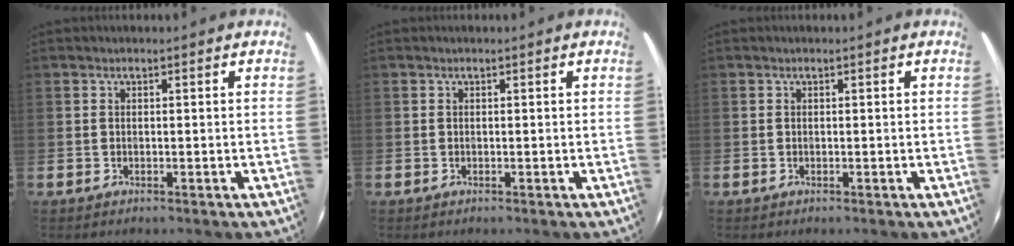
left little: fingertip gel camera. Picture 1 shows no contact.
{"total": 0.0}
{"total": 0.0}